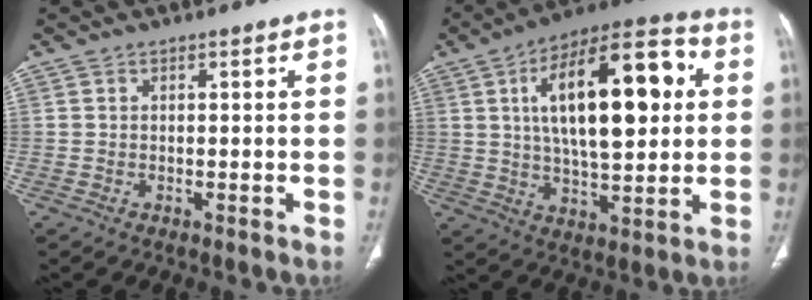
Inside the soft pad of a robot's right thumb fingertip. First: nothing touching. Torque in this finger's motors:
{"motor_torque": [-0.91, 2.11, 1.48, -0.39, 0.27]}